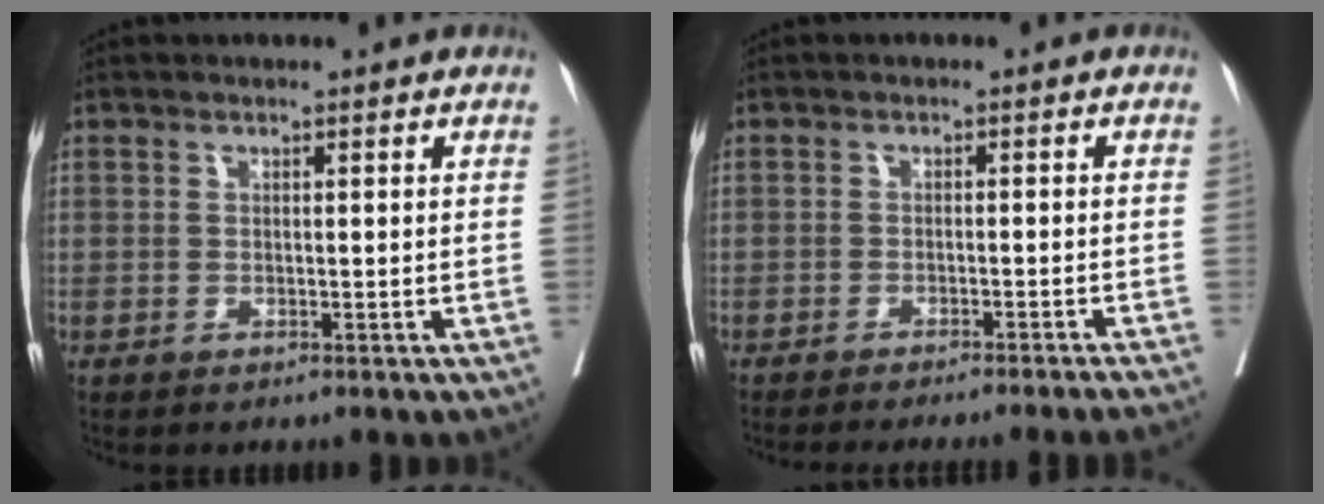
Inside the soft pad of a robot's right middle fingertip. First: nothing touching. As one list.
[{"total": 12.8, "force": [-11.8, -0.8, 4.7], "torque": [-0.046, -0.027, -0.146]}]